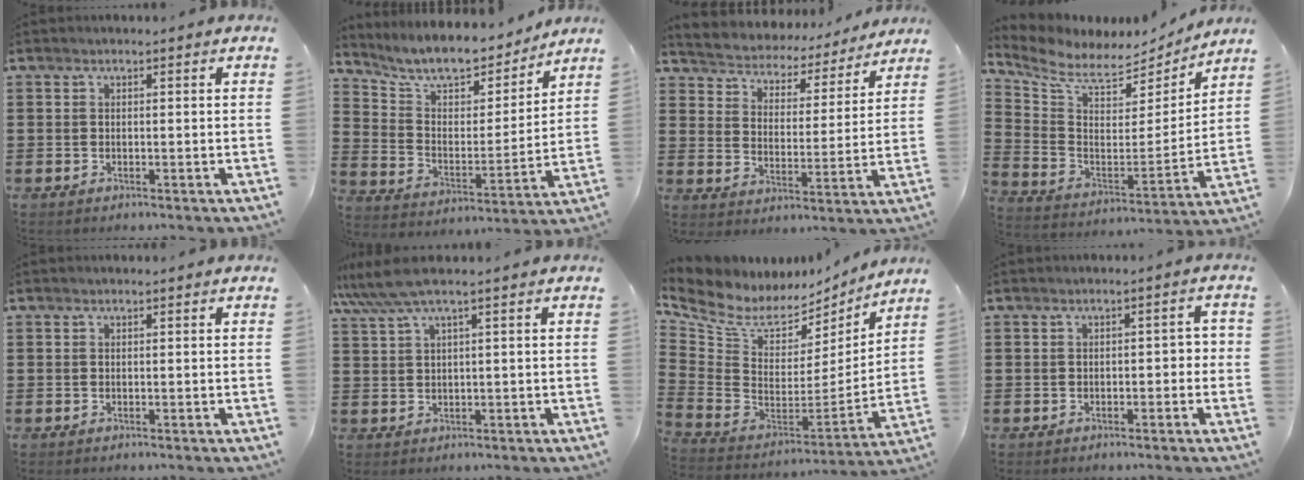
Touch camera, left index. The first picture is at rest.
{"total": 9.0, "force": [8.2, 1.9, 3.2], "torque": [-0.090, -0.055, 0.141]}
{"total": 3.9, "force": [3.8, 0.6, -0.3], "torque": [-0.021, -0.036, 0.057]}
{"total": 7.4, "force": [6.6, 2.2, 2.4], "torque": [-0.085, -0.054, 0.115]}
{"total": 0.0}
{"total": 3.9, "force": [2.2, -0.1, 3.2], "torque": [-0.074, -0.003, 0.035]}
{"total": 6.3, "force": [5.0, 3.4, 1.8], "torque": [-0.075, -0.047, 0.087]}
{"total": 1.7, "force": [-0.9, 0.9, 1.1], "torque": [-0.026, 0.006, -0.023]}